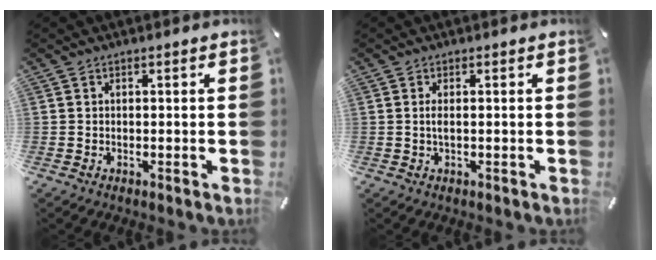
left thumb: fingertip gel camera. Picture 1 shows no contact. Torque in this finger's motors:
{"motor_torque": [0.25, 0.23, 0.28, -0.15, -0.03]}